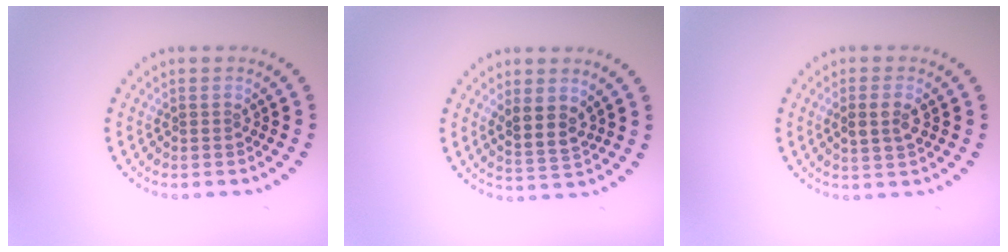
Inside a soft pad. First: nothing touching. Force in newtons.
{"total": 2.6, "press": 2.3, "slide": 1.2}
{"total": 2.3, "press": 2.3, "slide": 0.6}